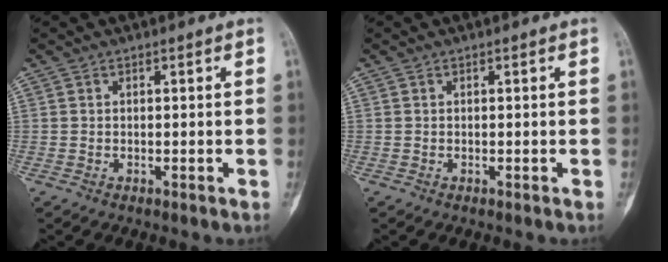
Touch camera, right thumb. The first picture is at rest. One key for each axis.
{"total": 0.0}